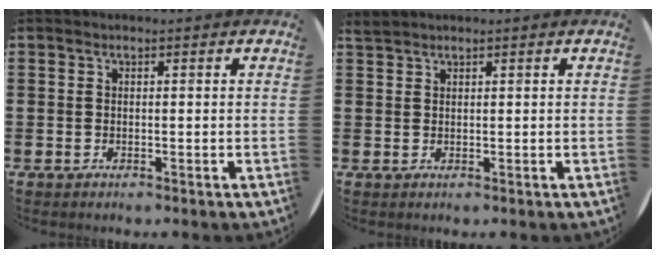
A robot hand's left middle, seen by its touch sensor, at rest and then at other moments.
{"total": 0.9, "force": [0.9, 0.0, -0.2], "torque": [0.002, 0.001, 0.018]}